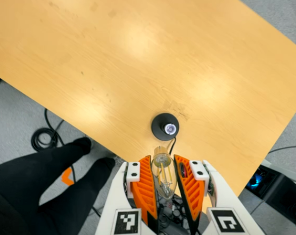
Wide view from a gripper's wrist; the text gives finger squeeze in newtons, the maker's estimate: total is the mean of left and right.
{"total": 10.2, "left": 9.1, "right": 11.3}